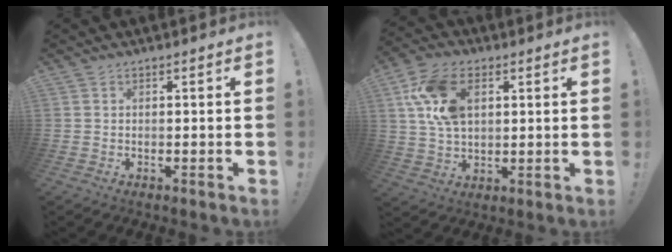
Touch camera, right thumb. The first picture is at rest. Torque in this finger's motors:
{"motor_torque": [1.56, 2.05, 0.68, 0.25, 0.09]}